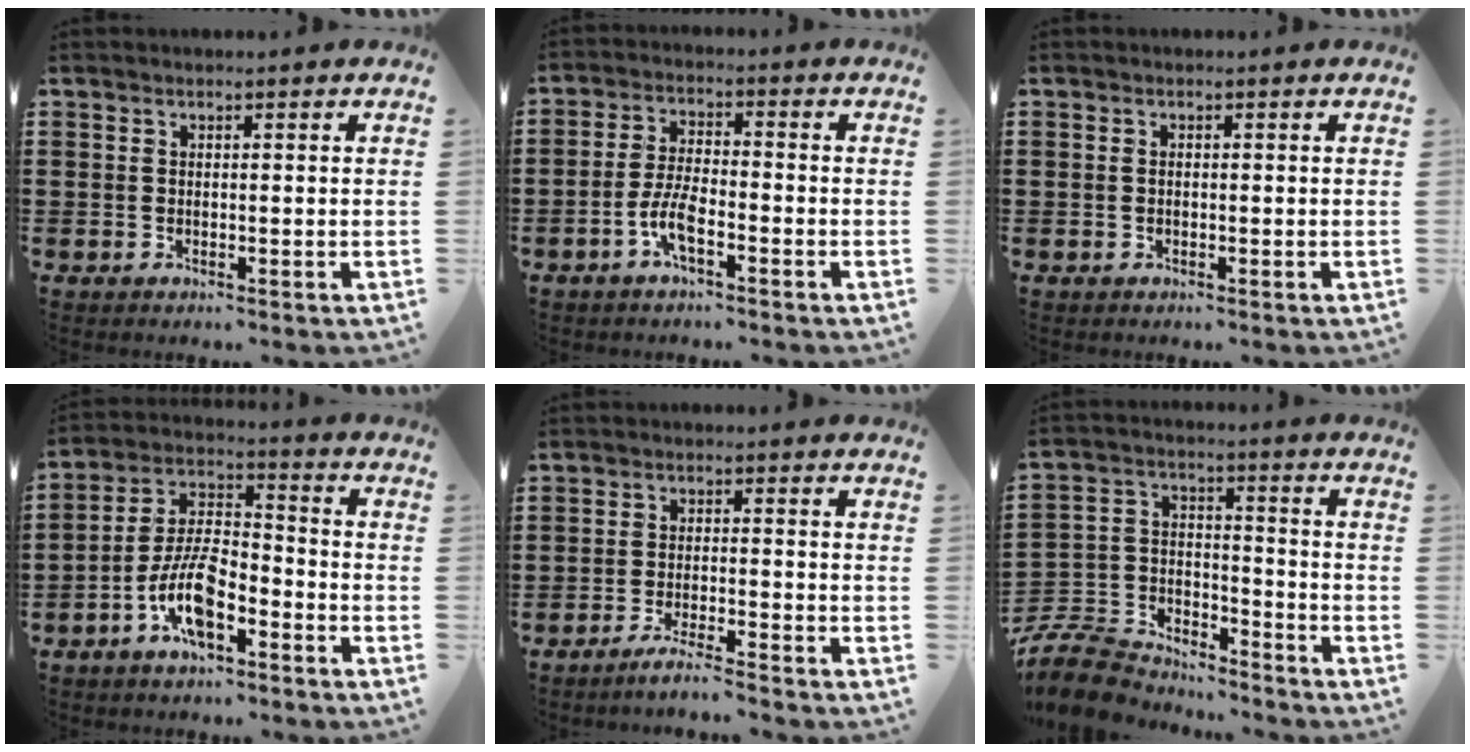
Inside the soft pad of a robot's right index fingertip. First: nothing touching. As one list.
[{"total": 5.5, "force": [-2.6, 1.4, 4.6], "torque": [-0.113, -0.007, -0.055]}, {"total": 0.6, "force": [-0.1, 0.2, 0.6], "torque": [-0.015, -0.003, -0.001]}, {"total": 9.4, "force": [-4.8, 3.6, 7.3], "torque": [-0.166, 0.000, -0.091]}, {"total": 3.1, "force": [-2.9, -0.4, 1.1], "torque": [-0.019, -0.002, -0.055]}, {"total": 9.5, "force": [-9.0, 2.4, 2.0], "torque": [-0.064, 0.013, -0.184]}]